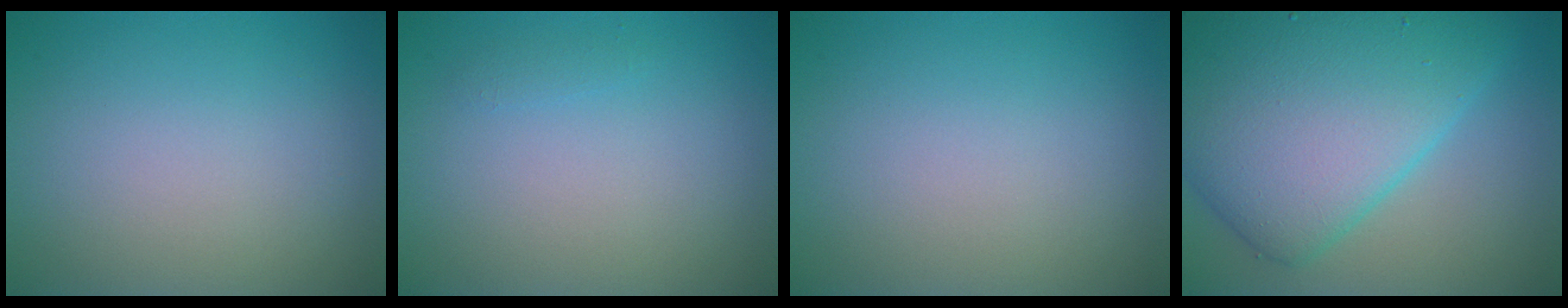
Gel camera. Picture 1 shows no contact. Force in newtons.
{"total": 0.5, "press": 0.5, "slide": 0.1}
{"total": 0.0}
{"total": 12.0, "press": 12.0, "slide": 0.2}